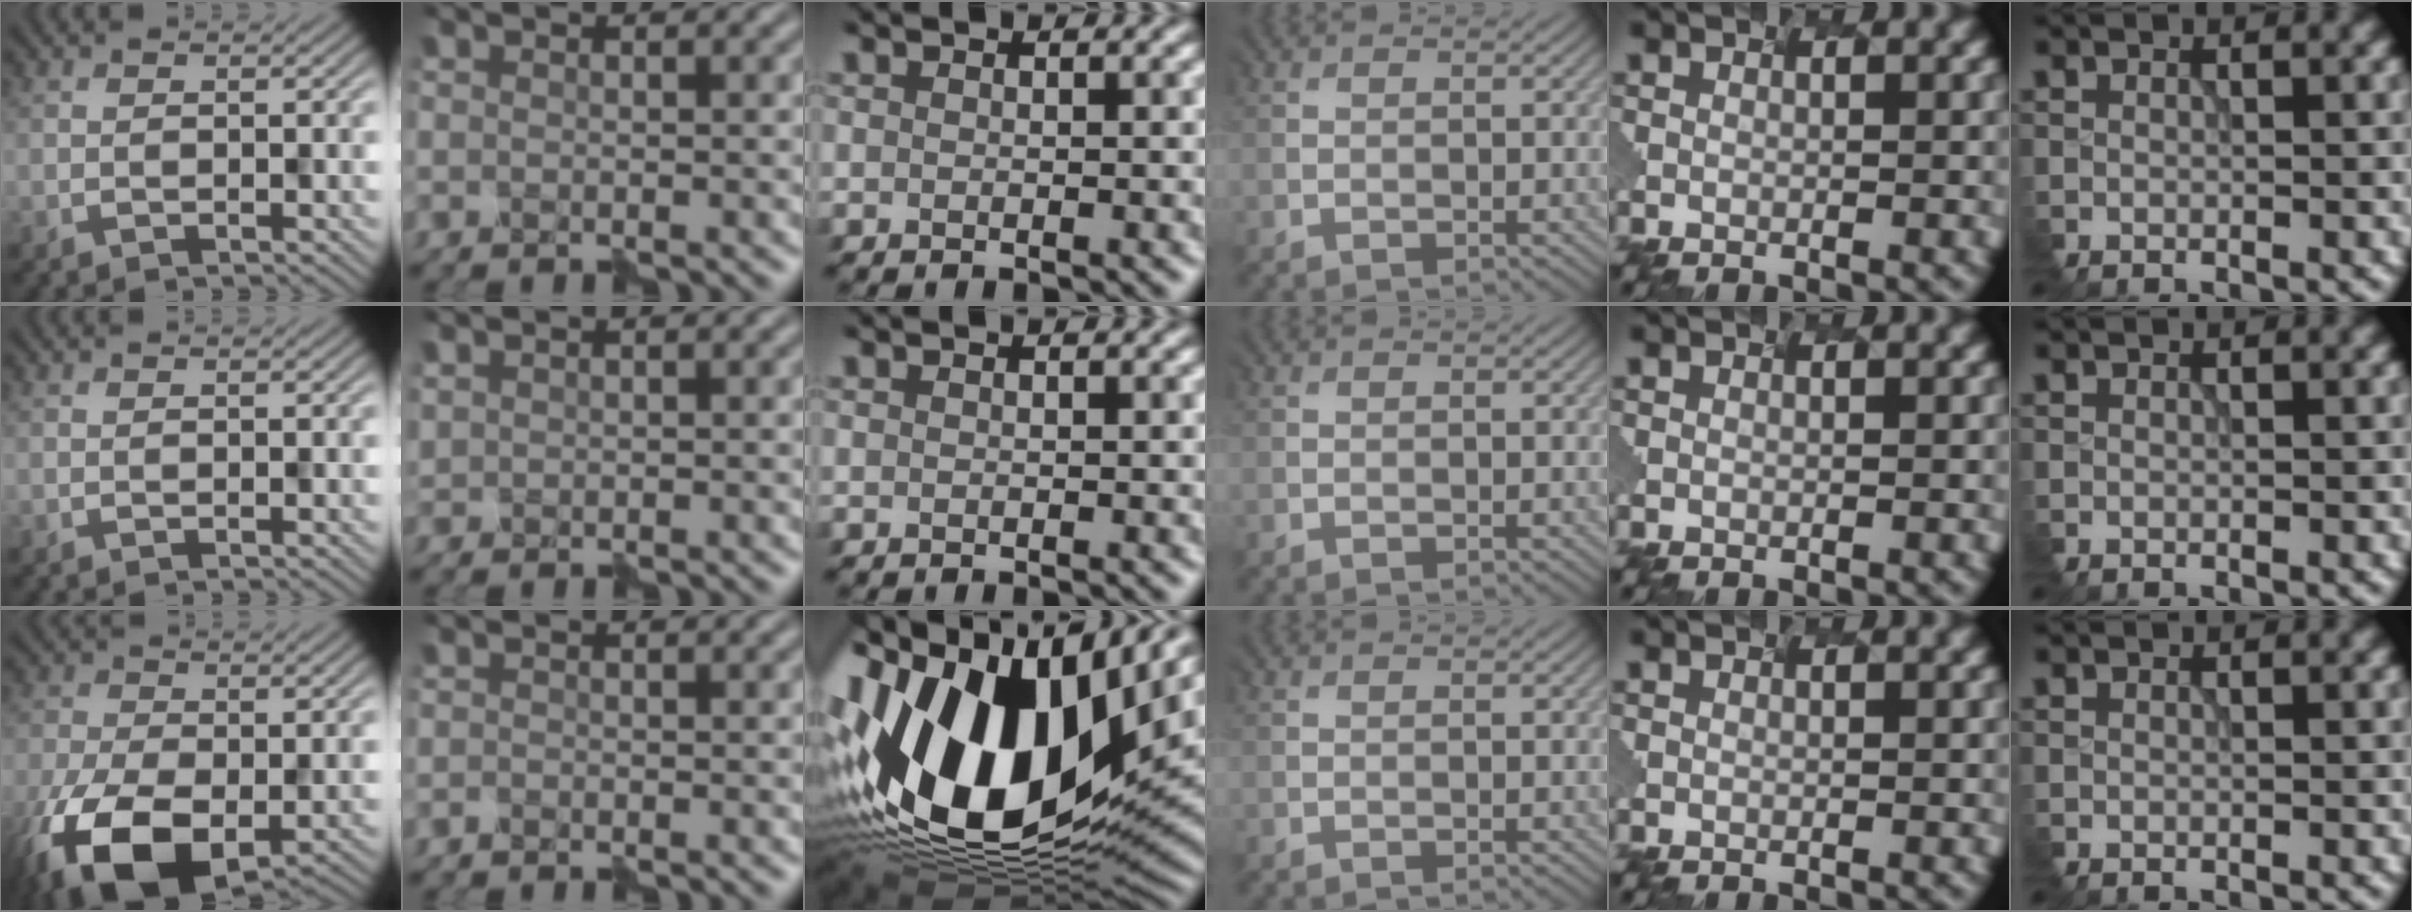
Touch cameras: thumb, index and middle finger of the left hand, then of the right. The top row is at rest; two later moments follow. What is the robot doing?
{"motion": "disassemble", "object": "velcro strap"}